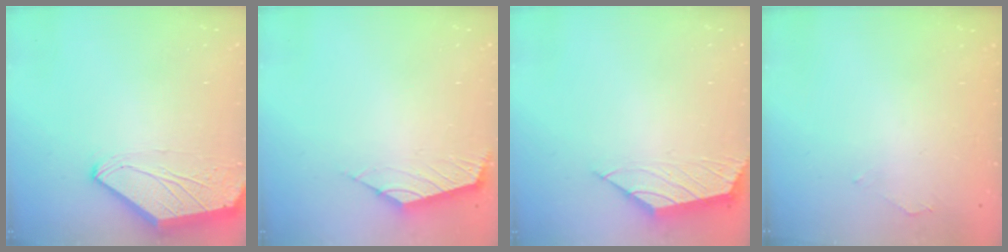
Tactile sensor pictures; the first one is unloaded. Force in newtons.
{"total": 2.4, "press": 2.3, "slide": 0.6}
{"total": 2.1, "press": 2.0, "slide": 0.5}
{"total": 1.0, "press": 1.0, "slide": 0.2}